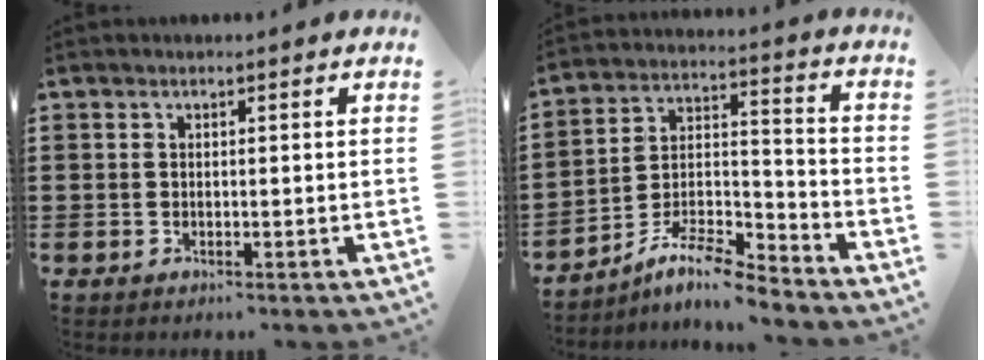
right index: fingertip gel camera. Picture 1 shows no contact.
{"total": 9.1, "force": [-7.9, 1.6, 4.2], "torque": [-0.076, 0.018, -0.152]}